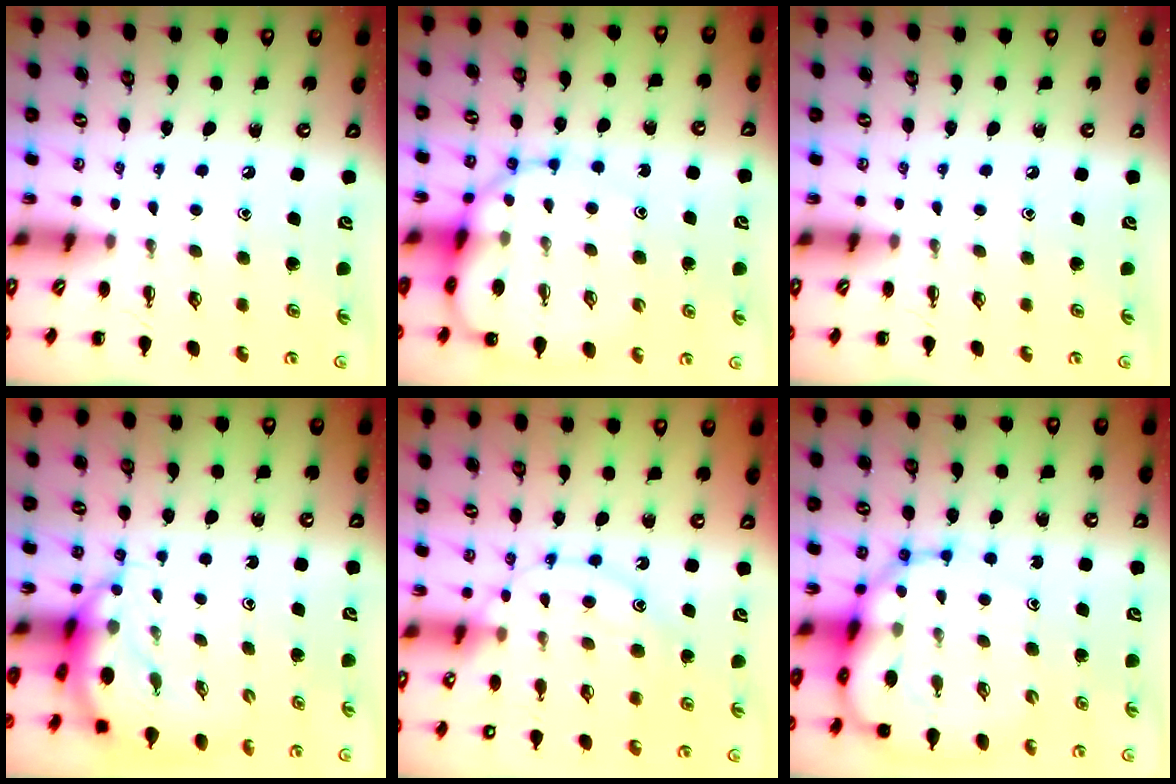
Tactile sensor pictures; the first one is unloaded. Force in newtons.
{"total": 11.3, "press": 10.9, "slide": 3.1}
{"total": 0.0}
{"total": 6.6, "press": 6.5, "slide": 1.4}
{"total": 13.9, "press": 13.9, "slide": 0.8}
{"total": 12.6, "press": 12.1, "slide": 3.4}